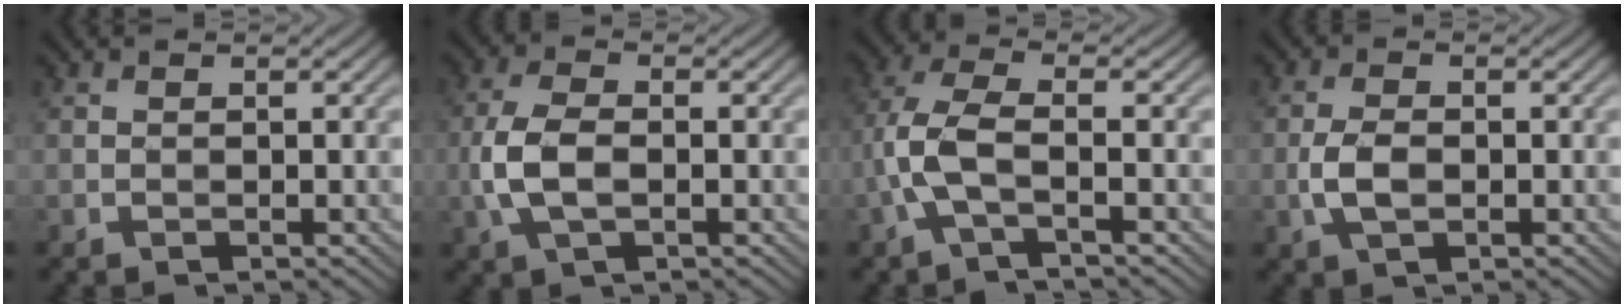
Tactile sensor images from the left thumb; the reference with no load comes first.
{"total": 5.7, "force": [-1.1, 3.0, 4.7], "torque": [-0.117, 0.000, -0.025]}
{"total": 5.8, "force": [-1.9, 1.9, 5.2], "torque": [-0.126, 0.009, -0.050]}
{"total": 3.7, "force": [-0.8, 2.0, 3.0], "torque": [-0.070, -0.002, -0.018]}